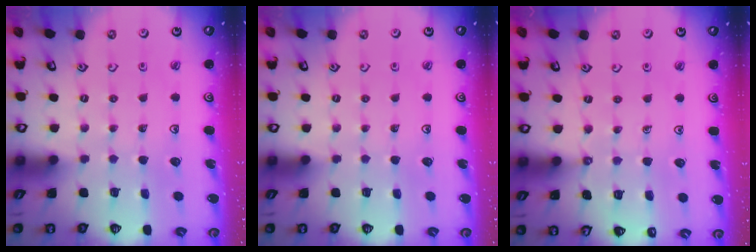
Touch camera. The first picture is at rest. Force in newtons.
{"total": 0.0}
{"total": 5.1, "press": 4.8, "slide": 1.6}